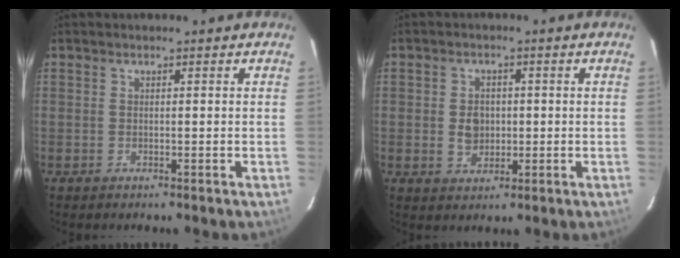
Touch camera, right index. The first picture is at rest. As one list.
[{"total": 5.5, "force": [-0.7, 4.2, 3.4], "torque": [-0.063, 0.012, -0.006]}]